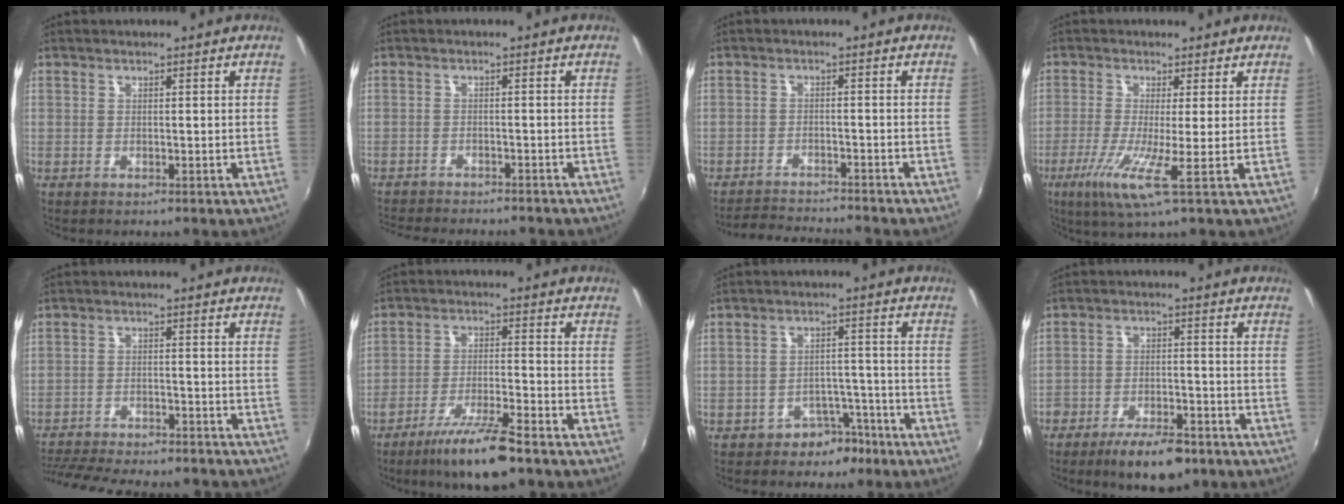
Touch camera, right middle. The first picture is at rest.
{"total": 9.9, "force": [-9.0, 2.0, 3.6], "torque": [-0.088, -0.018, -0.133]}
{"total": 7.0, "force": [-6.8, -0.1, 1.6], "torque": [-0.049, -0.005, -0.111]}
{"total": 7.1, "force": [-2.0, -0.6, 6.8], "torque": [-0.155, -0.019, -0.046]}
{"total": 19.2, "force": [-16.7, 4.5, 8.3], "torque": [-0.174, -0.026, -0.238]}
{"total": 10.9, "force": [-8.1, 1.4, 7.2], "torque": [-0.148, -0.017, -0.140]}
{"total": 5.4, "force": [-4.1, 3.4, 1.1], "torque": [-0.020, 0.026, -0.053]}
{"total": 10.3, "force": [-7.6, 3.7, 5.9], "torque": [-0.125, -0.008, -0.121]}